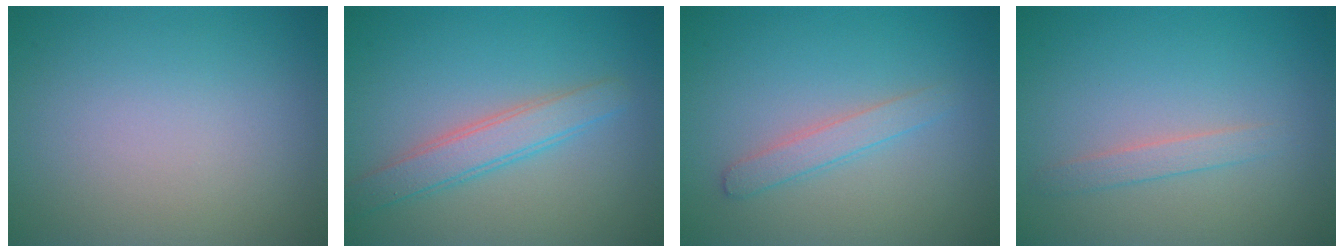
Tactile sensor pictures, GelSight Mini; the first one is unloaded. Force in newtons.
{"total": 3.0, "press": 3.0, "slide": 0.1}
{"total": 1.7, "press": 1.7, "slide": 0.1}
{"total": 1.4, "press": 1.4, "slide": 0.1}